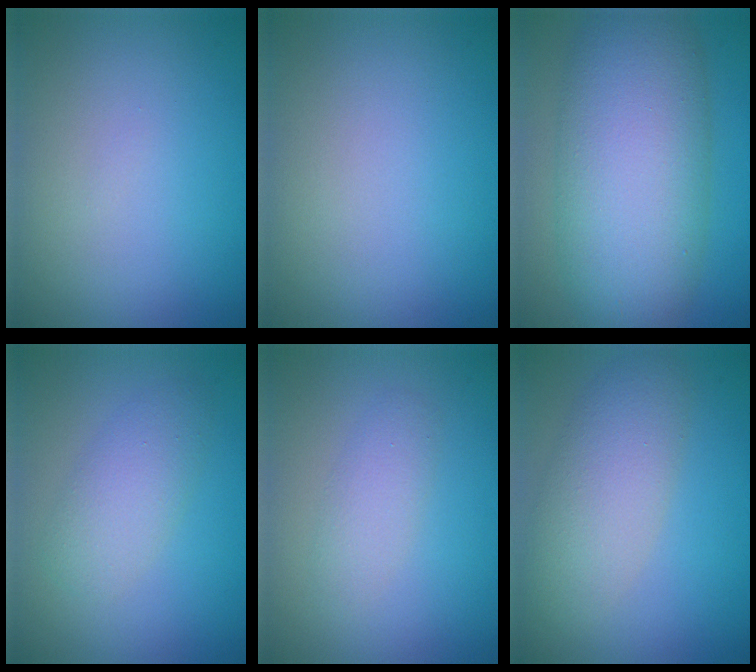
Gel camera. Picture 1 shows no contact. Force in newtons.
{"total": 0.0}
{"total": 10.8, "press": 10.8, "slide": 0.3}
{"total": 3.1, "press": 3.1, "slide": 0.2}
{"total": 1.9, "press": 1.9, "slide": 0.0}
{"total": 4.7, "press": 4.7, "slide": 0.3}